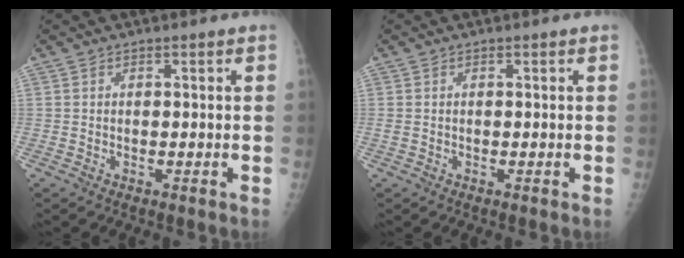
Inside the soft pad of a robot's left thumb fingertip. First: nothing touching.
{"total": 0.6, "force": [0.0, 0.4, 0.5], "torque": [-0.017, 0.003, 0.002]}